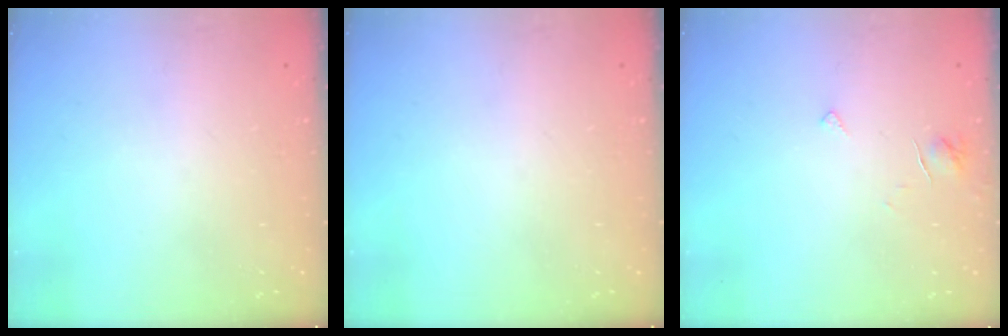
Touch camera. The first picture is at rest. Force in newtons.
{"total": 0.0}
{"total": 3.2, "press": 3.2, "slide": 0.3}